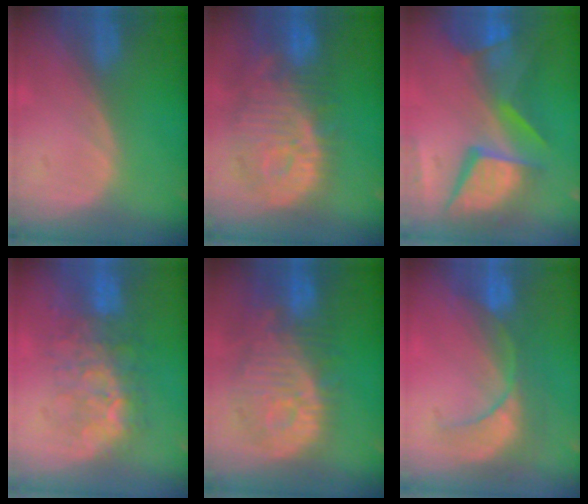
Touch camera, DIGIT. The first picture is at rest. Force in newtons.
{"total": 12.9, "press": 11.3, "slide": 6.2}
{"total": 12.4, "press": 10.2, "slide": 7.1}
{"total": 8.7, "press": 8.3, "slide": 2.5}
{"total": 12.2, "press": 11.0, "slide": 5.3}
{"total": 8.5, "press": 7.9, "slide": 3.3}